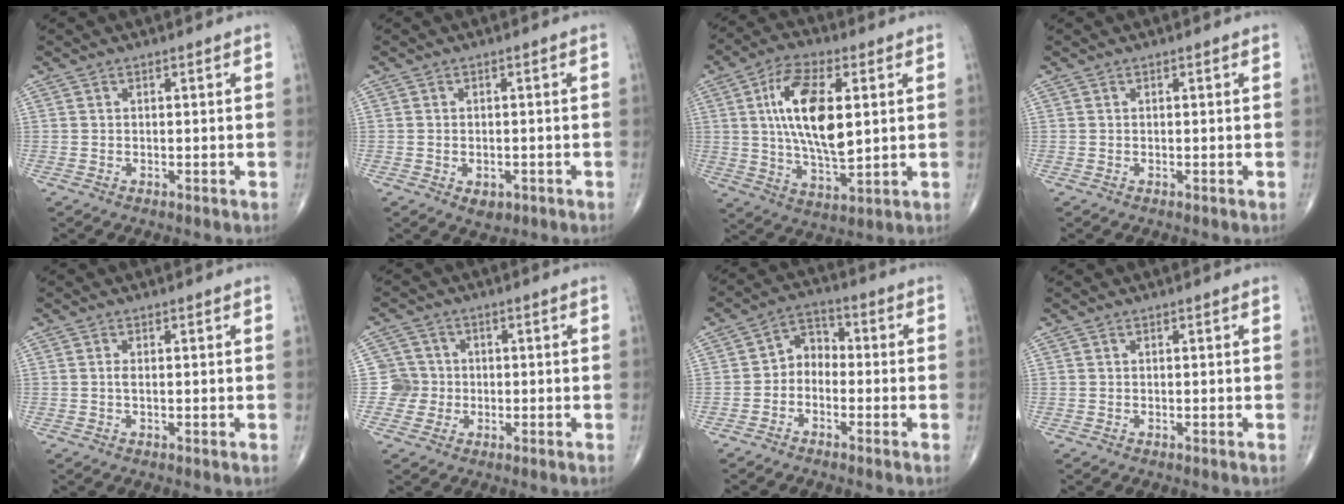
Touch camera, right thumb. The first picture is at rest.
{"total": 3.0, "force": [-1.2, 1.9, 1.9], "torque": [-0.021, 0.002, -0.008]}
{"total": 15.9, "force": [3.0, 6.9, 14.0], "torque": [-0.248, -0.012, 0.055]}
{"total": 0.0}
{"total": 1.0, "force": [0.0, 0.2, 1.0], "torque": [-0.022, -0.004, -0.002]}
{"total": 4.7, "force": [-0.6, 4.6, -0.3], "torque": [0.038, 0.014, -0.019]}
{"total": 5.1, "force": [-1.5, 4.0, 2.9], "torque": [-0.025, 0.030, -0.043]}
{"total": 0.0}